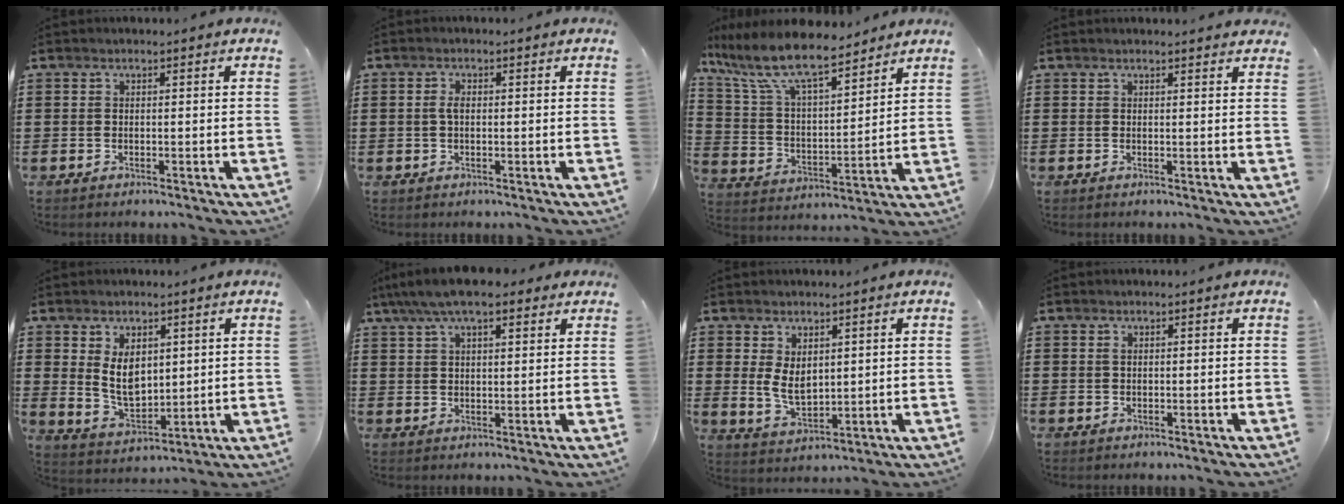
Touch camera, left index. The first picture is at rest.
{"total": 1.9, "force": [0.2, 0.8, 1.7], "torque": [-0.043, -0.001, 0.000]}
{"total": 10.8, "force": [8.7, 2.1, 6.0], "torque": [-0.151, -0.041, 0.151]}
{"total": 1.2, "force": [1.1, 0.0, 0.4], "torque": [-0.010, -0.001, 0.022]}
{"total": 6.6, "force": [2.4, 4.4, 4.3], "torque": [-0.076, -0.001, 0.044]}
{"total": 7.1, "force": [5.3, 2.0, 4.2], "torque": [-0.095, -0.002, 0.098]}
{"total": 5.0, "force": [1.4, 3.0, 3.8], "torque": [-0.078, -0.001, 0.023]}
{"total": 0.7, "force": [0.2, 0.6, 0.4], "torque": [-0.010, 0.003, 0.004]}